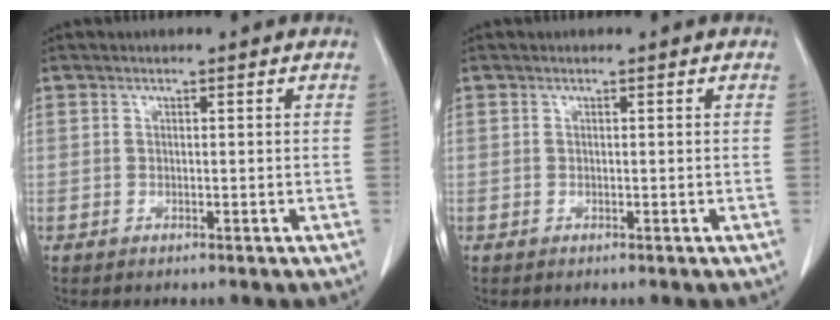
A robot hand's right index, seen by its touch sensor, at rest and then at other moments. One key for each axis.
{"total": 0.0}